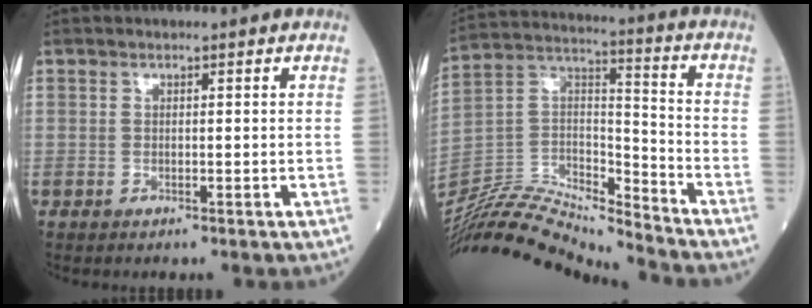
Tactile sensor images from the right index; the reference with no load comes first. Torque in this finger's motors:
{"motor_torque": [-1.01, -0.97, -0.25, -0.13]}